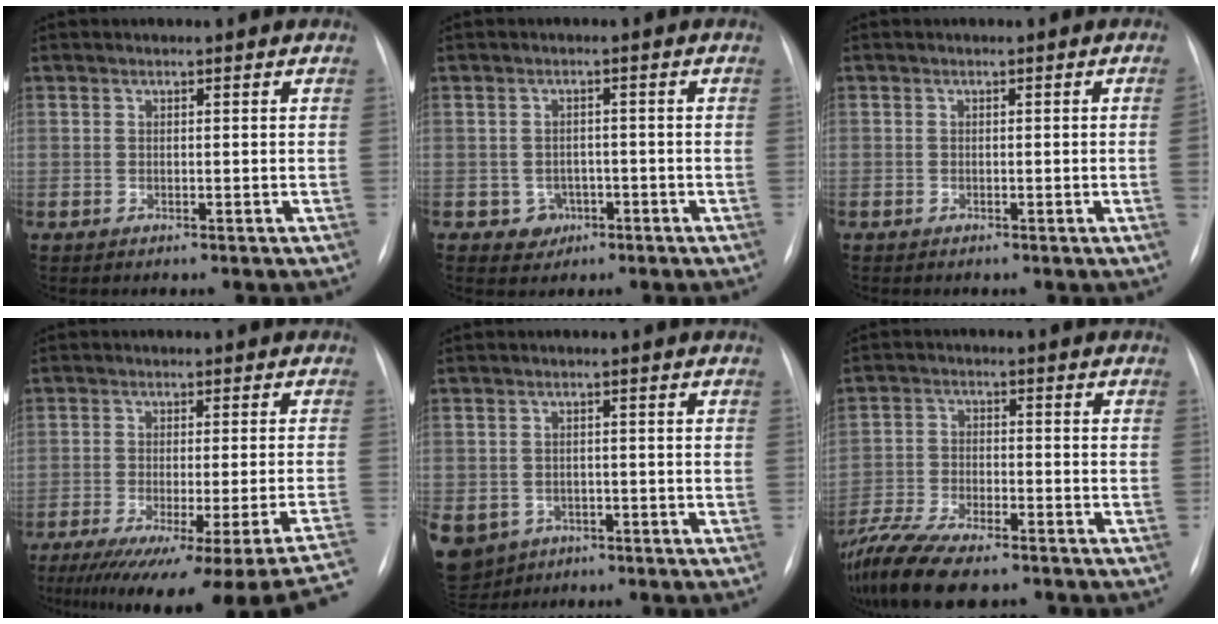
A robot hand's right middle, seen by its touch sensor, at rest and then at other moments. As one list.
[{"total": 3.0, "force": [-1.2, 2.7, 0.6], "torque": [0.001, 0.010, -0.011]}, {"total": 1.1, "force": [-0.2, -0.4, 1.0], "torque": [-0.012, 0.002, -0.002]}, {"total": 21.2, "force": [-17.0, -1.1, 12.6], "torque": [-0.090, -0.037, -0.221]}, {"total": 11.5, "force": [-5.9, 9.2, 3.7], "torque": [-0.115, -0.004, -0.076]}, {"total": 13.8, "force": [-11.1, 3.5, 7.4], "torque": [-0.145, -0.021, -0.185]}]